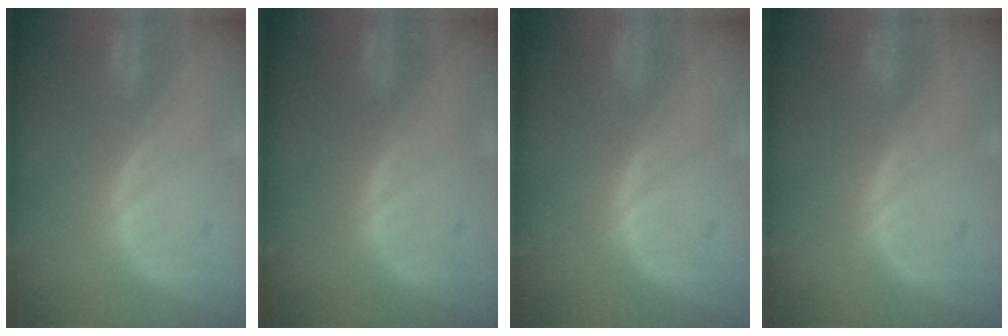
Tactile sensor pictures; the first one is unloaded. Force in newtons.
{"total": 0.0}
{"total": 0.0}
{"total": 0.0}